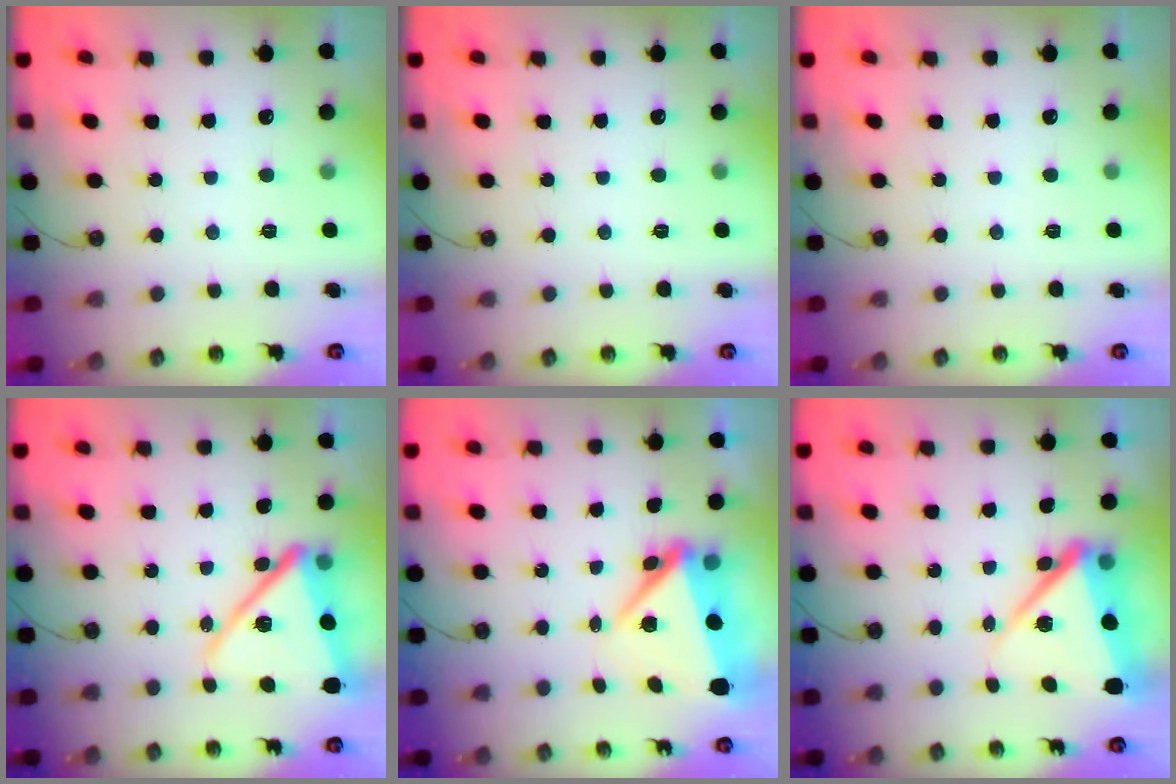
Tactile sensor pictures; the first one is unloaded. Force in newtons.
{"total": 0.0}
{"total": 0.0}
{"total": 16.9, "press": 16.9, "slide": 1.5}
{"total": 7.9, "press": 7.7, "slide": 1.8}
{"total": 11.8, "press": 11.8, "slide": 1.2}